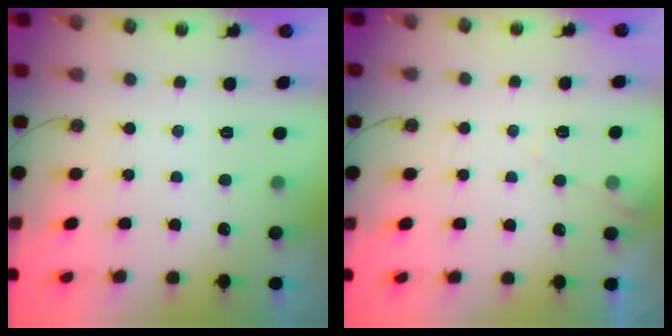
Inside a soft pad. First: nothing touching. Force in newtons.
{"total": 6.1, "press": 6.0, "slide": 0.8}